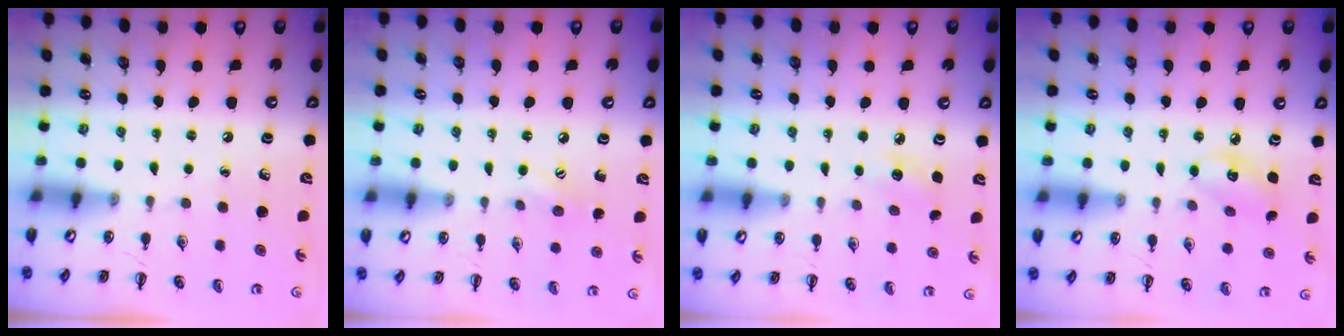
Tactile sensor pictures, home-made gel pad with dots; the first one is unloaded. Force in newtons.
{"total": 6.6, "press": 6.5, "slide": 1.4}
{"total": 6.3, "press": 6.0, "slide": 1.9}
{"total": 5.9, "press": 5.8, "slide": 0.9}